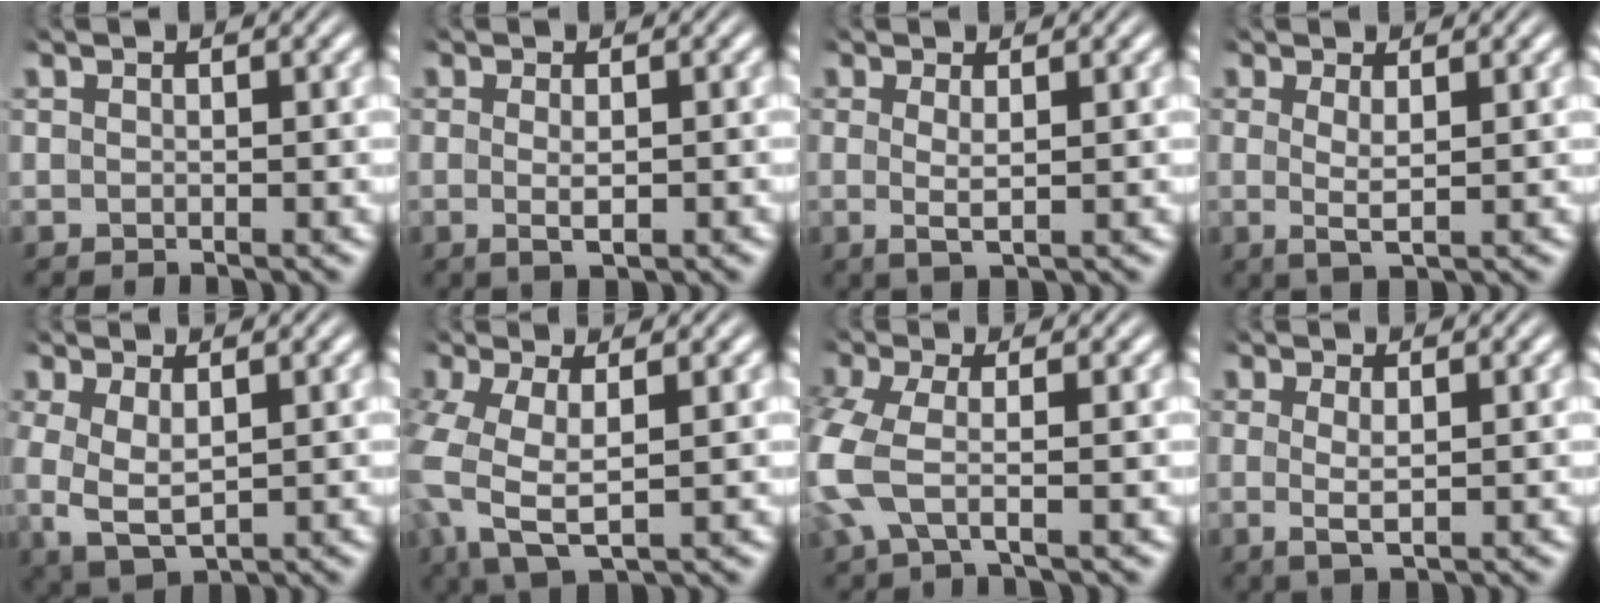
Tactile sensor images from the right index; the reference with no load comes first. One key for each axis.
{"total": 2.1, "fx": -0.6, "fy": 0.8, "fz": 1.8, "tx": -0.042, "ty": -0.010, "tz": -0.004}
{"total": 2.2, "fx": 0.0, "fy": 0.8, "fz": 2.0, "tx": -0.047, "ty": -0.013, "tz": 0.008}
{"total": 2.5, "fx": 0.1, "fy": 0.9, "fz": 2.3, "tx": -0.052, "ty": -0.013, "tz": 0.009}
{"total": 5.5, "fx": -0.5, "fy": 4.2, "fz": 3.5, "tx": -0.104, "ty": -0.025, "tz": 0.004}
{"total": 7.1, "fx": -0.8, "fy": 5.1, "fz": 4.9, "tx": -0.138, "ty": -0.029, "tz": -0.003}
{"total": 5.0, "fx": -0.8, "fy": 3.3, "fz": 3.7, "tx": -0.122, "ty": -0.025, "tz": -0.008}
{"total": 2.4, "fx": -0.1, "fy": 1.0, "fz": 2.2, "tx": -0.053, "ty": -0.014, "tz": 0.006}